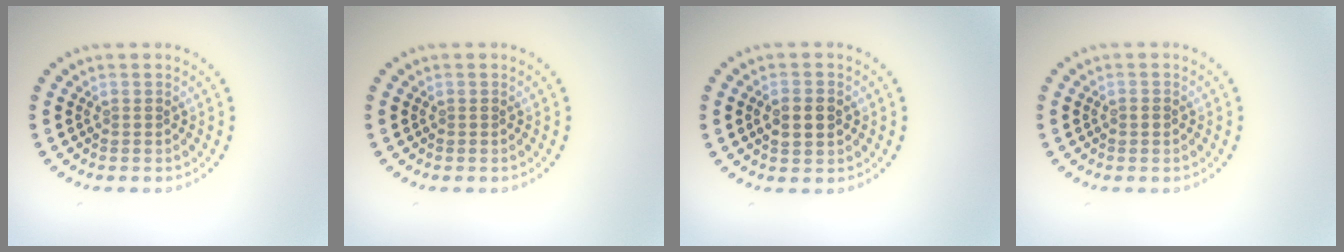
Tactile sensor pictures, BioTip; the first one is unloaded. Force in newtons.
{"total": 0.0}
{"total": 2.6, "press": 2.6, "slide": 0.2}
{"total": 0.9, "press": 0.9, "slide": 0.1}